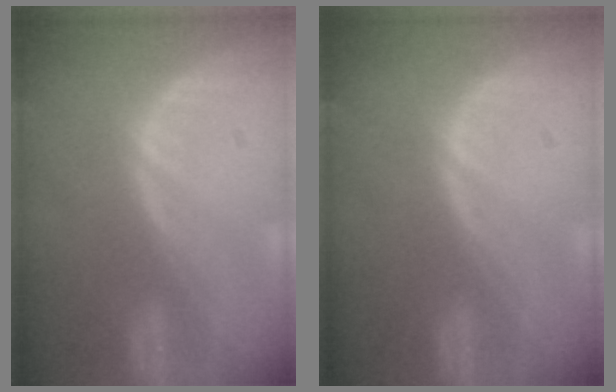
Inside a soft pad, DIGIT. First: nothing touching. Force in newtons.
{"total": 0.0}